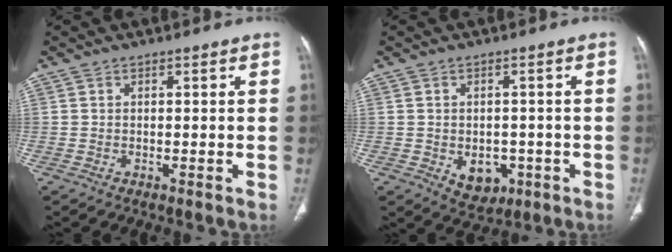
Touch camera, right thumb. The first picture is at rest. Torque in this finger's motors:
{"motor_torque": [1.99, 1.18, 0.36, -0.21, 0.00]}